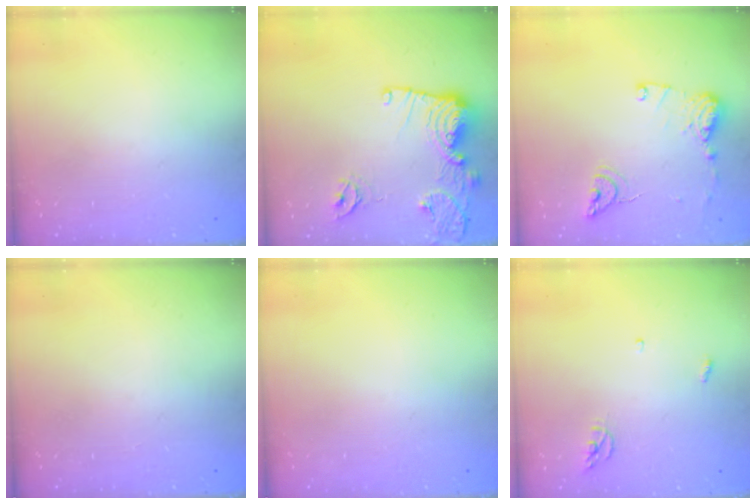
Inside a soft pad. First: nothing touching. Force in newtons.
{"total": 14.3, "press": 14.2, "slide": 1.4}
{"total": 12.2, "press": 12.2, "slide": 1.0}
{"total": 0.0}
{"total": 0.0}
{"total": 3.8, "press": 3.8, "slide": 0.3}